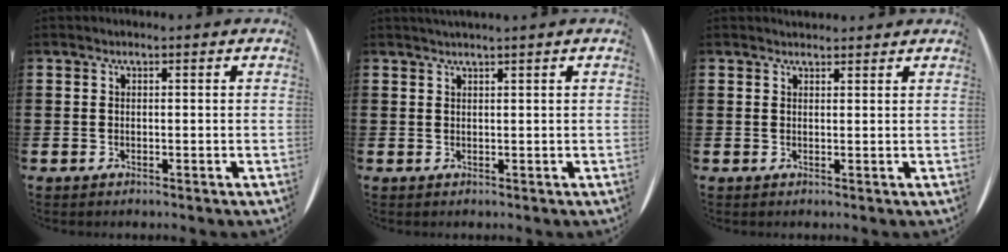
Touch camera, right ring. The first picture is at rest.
{"total": 0.9, "force": [0.8, -0.4, 0.3], "torque": [-0.003, -0.003, 0.015]}
{"total": 1.0, "force": [1.0, 0.1, -0.2], "torque": [0.002, 0.003, 0.020]}